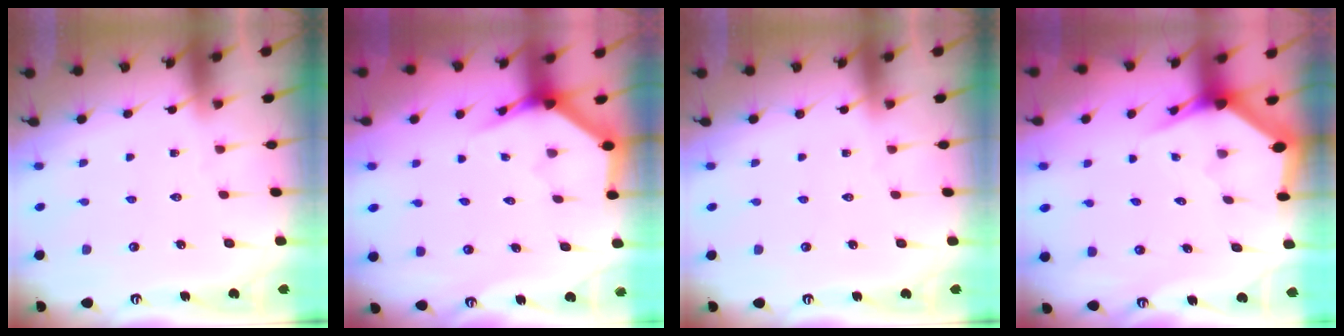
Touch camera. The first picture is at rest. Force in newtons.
{"total": 4.0, "press": 4.0, "slide": 0.2}
{"total": 0.0}
{"total": 3.3, "press": 3.2, "slide": 0.5}